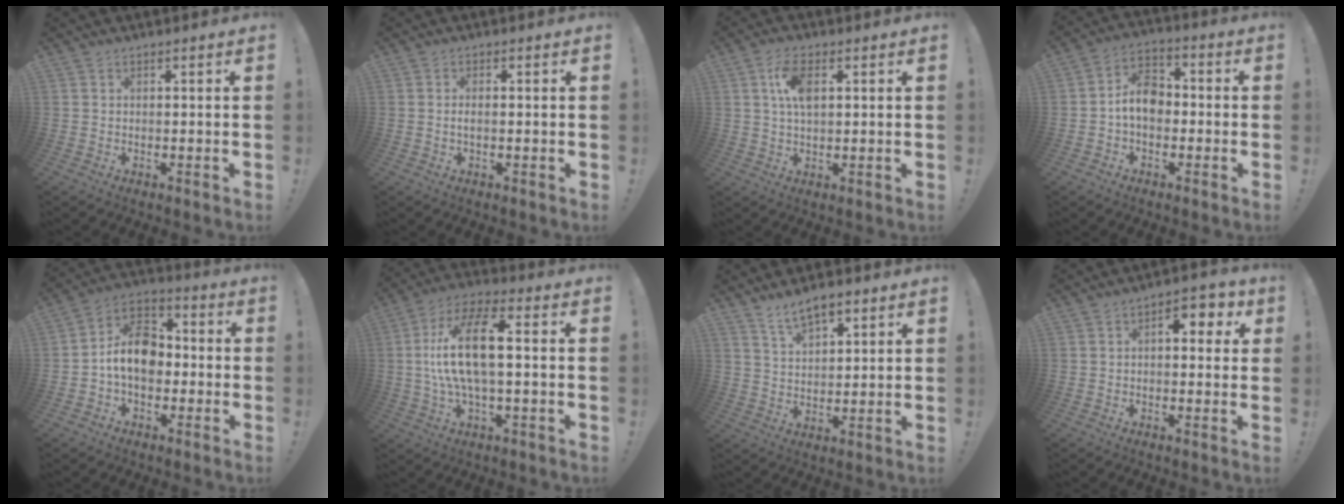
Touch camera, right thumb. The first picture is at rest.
{"total": 1.3, "force": [-0.3, 0.4, 1.1], "torque": [-0.020, 0.002, -0.006]}
{"total": 7.7, "force": [2.0, 3.9, 6.3], "torque": [-0.120, 0.003, 0.033]}
{"total": 9.4, "force": [-1.3, 6.6, 6.6], "torque": [-0.119, 0.016, -0.021]}
{"total": 12.6, "force": [-1.4, 8.9, 8.7], "torque": [-0.147, 0.024, -0.022]}
{"total": 16.8, "force": [1.0, 6.6, 15.4], "torque": [-0.283, 0.004, 0.011]}
{"total": 7.6, "force": [5.2, 3.3, 4.4], "torque": [-0.075, -0.019, 0.096]}
{"total": 6.5, "force": [1.7, 3.9, 4.9], "torque": [-0.048, -0.006, 0.021]}